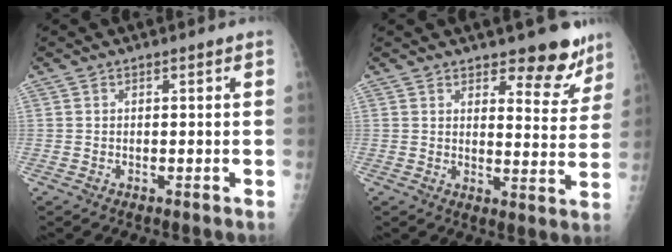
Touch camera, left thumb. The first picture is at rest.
{"total": 8.9, "force": [6.9, 3.5, 4.5], "torque": [-0.018, -0.051, 0.094]}